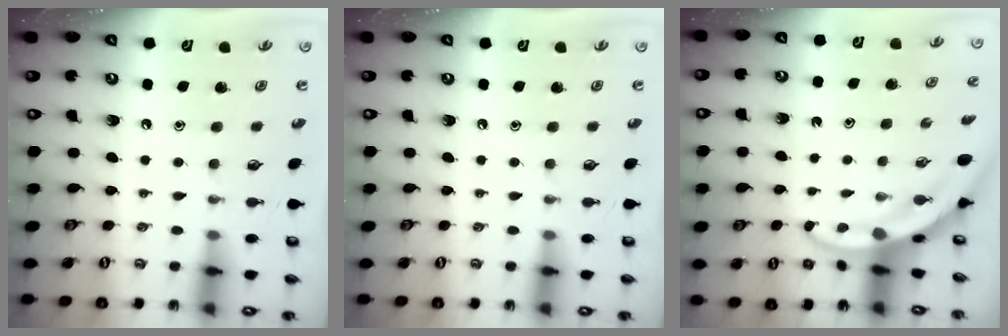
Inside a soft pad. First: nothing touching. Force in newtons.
{"total": 0.0}
{"total": 3.1, "press": 3.1, "slide": 0.3}